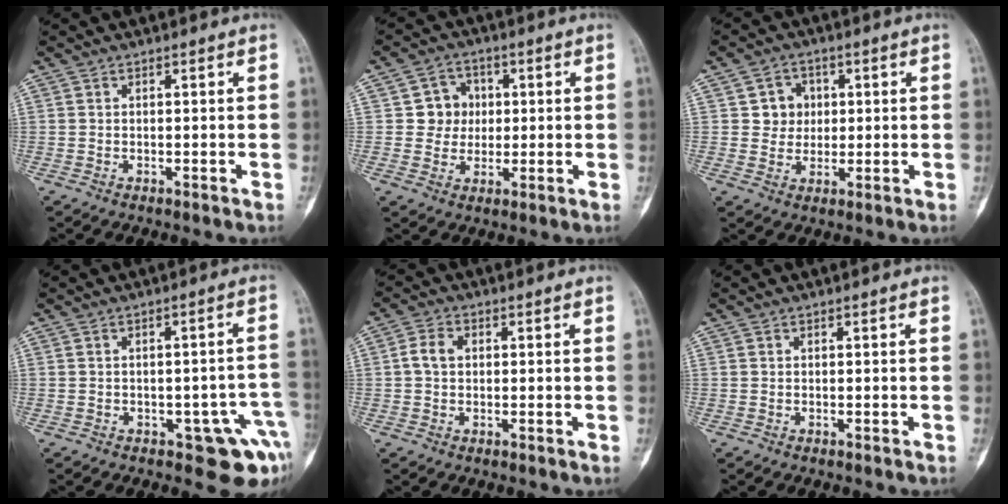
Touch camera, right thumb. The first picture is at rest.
{"total": 6.4, "force": [0.8, 6.1, 1.8], "torque": [0.013, 0.009, 0.008]}
{"total": 5.6, "force": [1.1, 5.2, 1.8], "torque": [0.007, 0.004, 0.014]}
{"total": 8.9, "force": [-3.9, 4.2, 6.7], "torque": [-0.041, 0.025, -0.041]}
{"total": 3.6, "force": [0.4, 2.7, 2.4], "torque": [-0.048, 0.011, 0.003]}
{"total": 0.0}